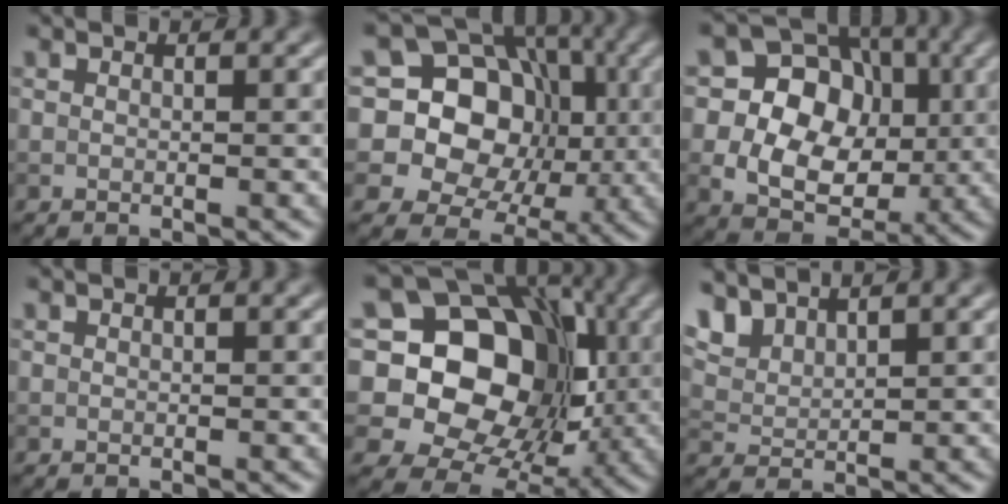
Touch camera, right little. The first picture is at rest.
{"total": 16.0, "force": [1.7, 14.2, 7.1], "torque": [-0.152, 0.054, 0.002]}
{"total": 13.1, "force": [0.6, 11.3, 6.5], "torque": [-0.127, 0.021, -0.002]}
{"total": 0.0}
{"total": 17.8, "force": [1.9, 14.7, 9.8], "torque": [-0.162, 0.024, 0.019]}
{"total": 3.9, "force": [3.2, 1.6, 1.7], "torque": [-0.049, 0.006, 0.071]}